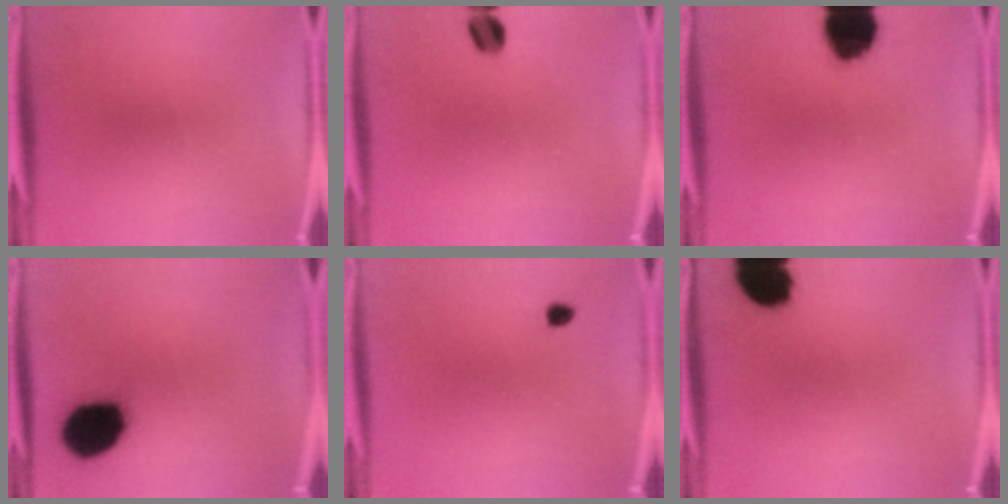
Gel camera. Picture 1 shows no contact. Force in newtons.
{"total": 4.3}
{"total": 15.0}
{"total": 18.2}
{"total": 1.3}
{"total": 11.8}